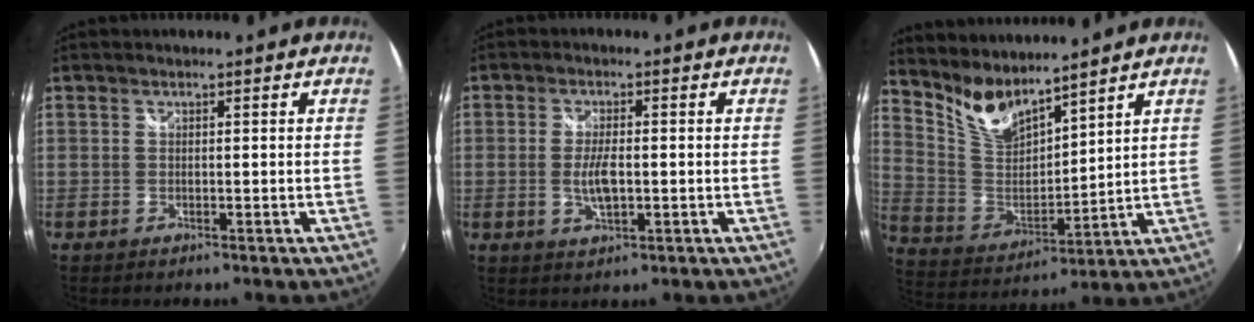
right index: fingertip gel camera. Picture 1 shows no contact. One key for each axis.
{"total": 4.7, "fx": -0.7, "fy": 1.8, "fz": 4.3, "tx": -0.086, "ty": -0.007, "tz": -0.011}
{"total": 9.7, "fx": 8.4, "fy": 2.3, "fz": 4.3, "tx": -0.092, "ty": -0.016, "tz": 0.175}